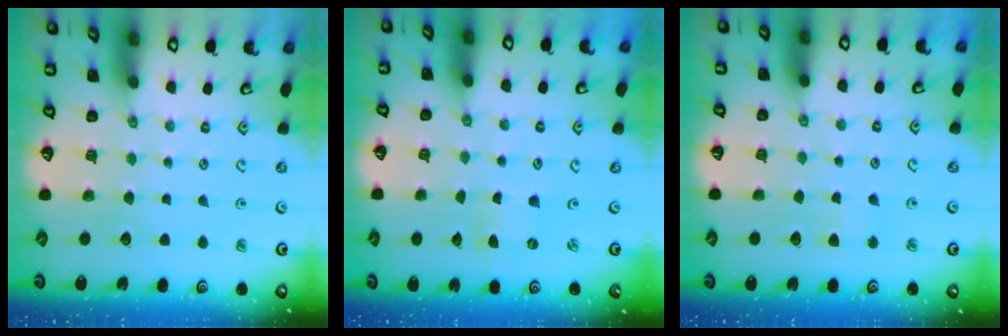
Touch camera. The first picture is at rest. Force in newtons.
{"total": 0.0}
{"total": 1.9, "press": 1.9, "slide": 0.5}